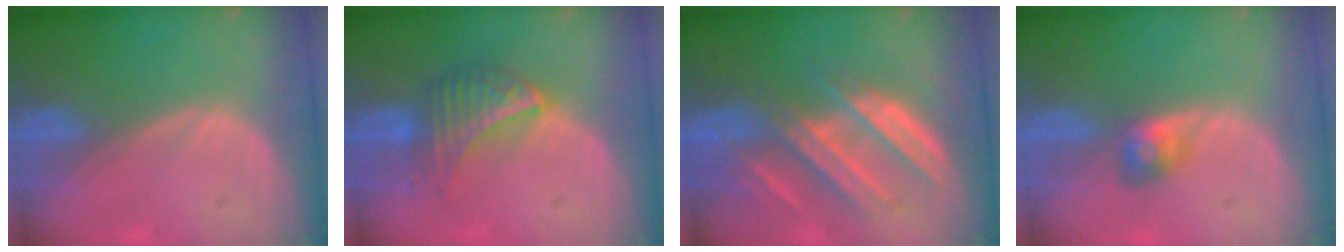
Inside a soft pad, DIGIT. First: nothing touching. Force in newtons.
{"total": 6.4, "press": 6.3, "slide": 1.5}
{"total": 9.1, "press": 8.3, "slide": 3.8}
{"total": 2.9, "press": 2.7, "slide": 1.2}